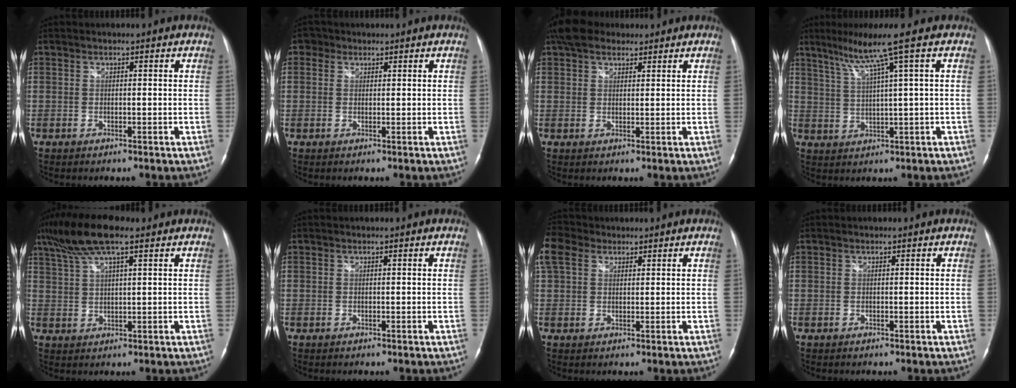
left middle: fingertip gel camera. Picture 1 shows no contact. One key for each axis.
{"total": 2.0, "fx": 1.1, "fy": 1.7, "fz": 0.3, "tx": 0.001, "ty": 0.006, "tz": 0.012}
{"total": 6.3, "fx": 5.0, "fy": 3.1, "fz": 2.4, "tx": -0.051, "ty": 0.031, "tz": 0.093}
{"total": 7.3, "fx": 4.1, "fy": -2.0, "fz": 5.7, "tx": -0.109, "ty": 0.004, "tz": 0.077}
{"total": 9.4, "fx": 6.5, "fy": 1.8, "fz": 6.5, "tx": -0.136, "ty": 0.023, "tz": 0.118}
{"total": 0.0}
{"total": 6.1, "fx": 3.8, "fy": 3.9, "fz": 2.8, "tx": -0.088, "ty": 0.034, "tz": 0.082}
{"total": 0.0}